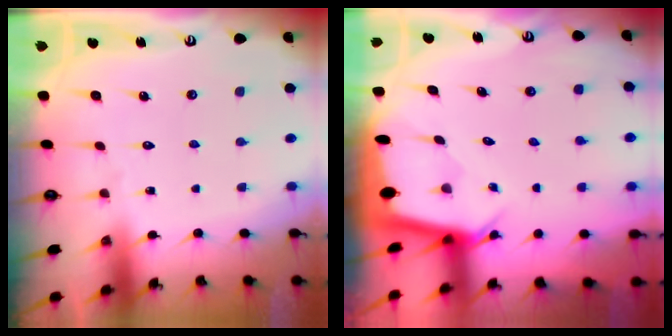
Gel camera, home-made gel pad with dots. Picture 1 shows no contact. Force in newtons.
{"total": 2.2, "press": 2.2, "slide": 0.1}